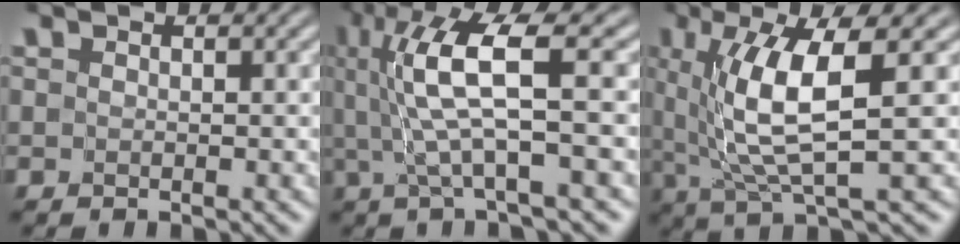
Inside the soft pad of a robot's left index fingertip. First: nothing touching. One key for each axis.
{"total": 7.4, "fx": 1.3, "fy": 1.2, "fz": 7.2, "tx": -0.143, "ty": 0.006, "tz": 0.026}
{"total": 6.7, "fx": 1.3, "fy": 1.1, "fz": 6.5, "tx": -0.120, "ty": 0.000, "tz": 0.028}